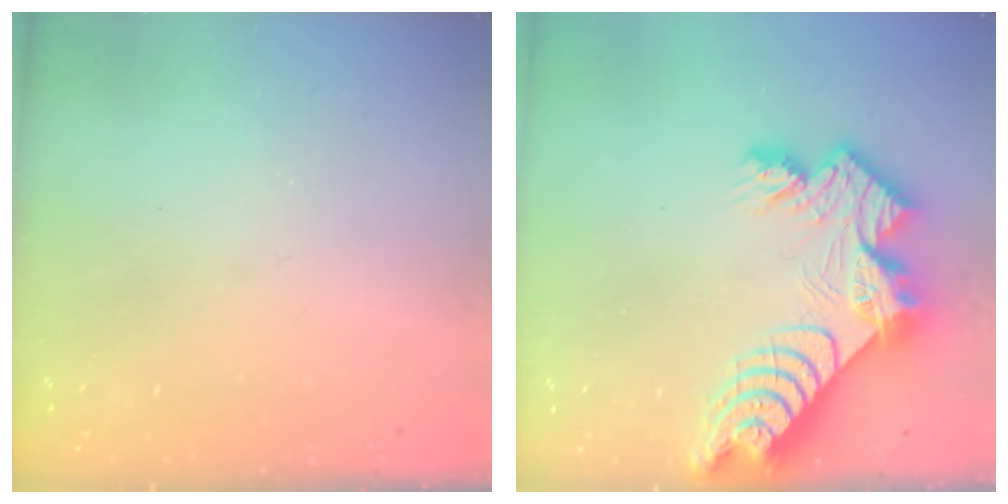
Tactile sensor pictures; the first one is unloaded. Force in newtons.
{"total": 15.7, "press": 15.6, "slide": 1.5}